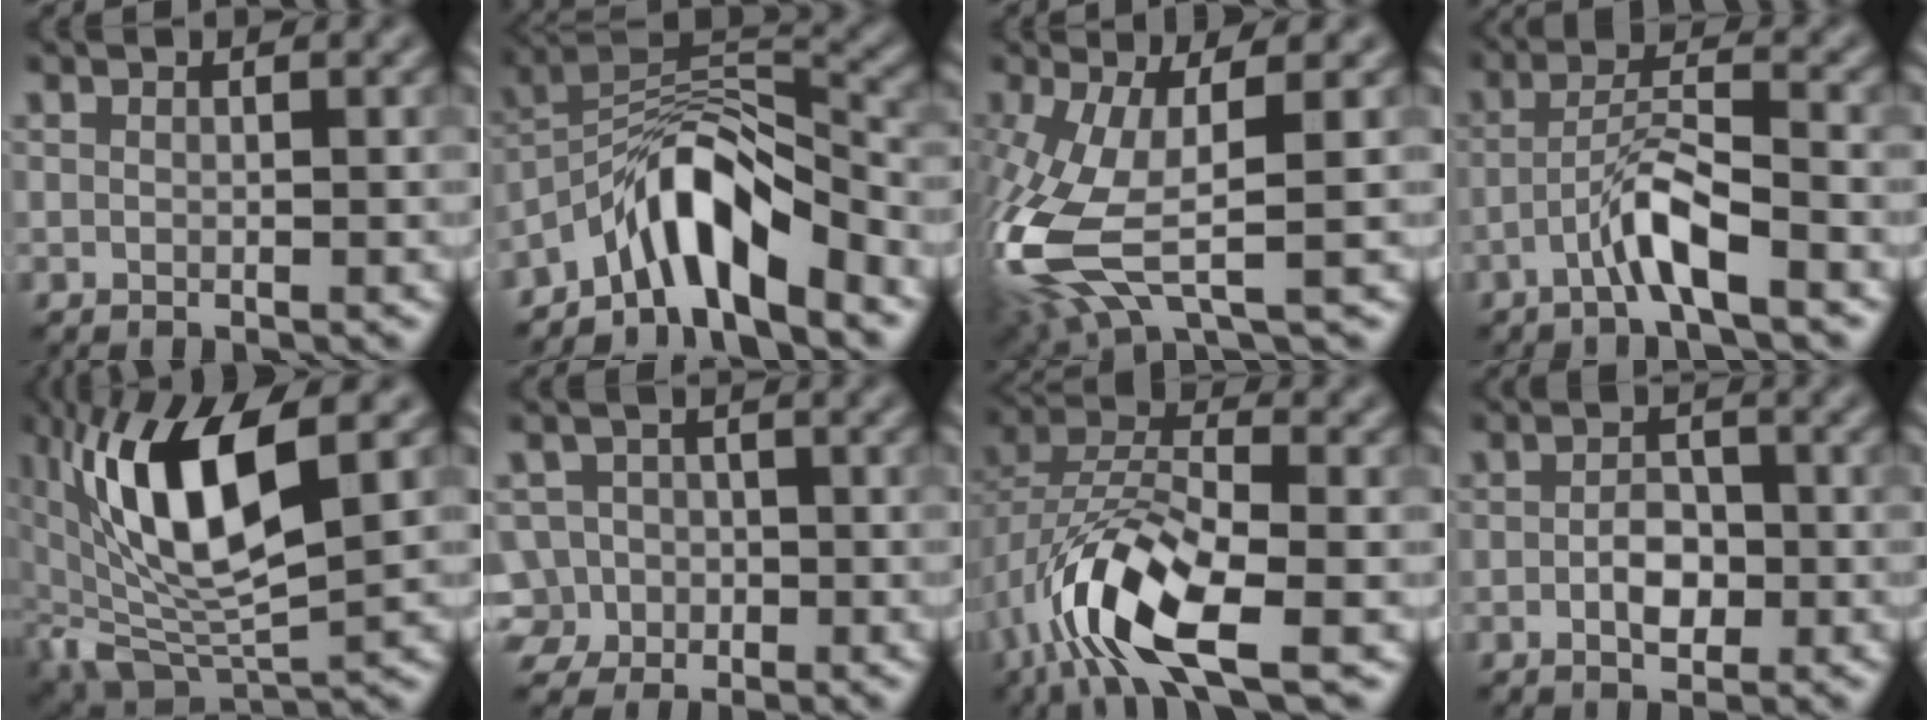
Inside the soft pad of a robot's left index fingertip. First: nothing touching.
{"total": 7.2, "force": [-4.9, 1.9, 5.0], "torque": [-0.075, 0.010, -0.094]}
{"total": 10.2, "force": [-2.0, 3.6, 9.3], "torque": [-0.228, -0.015, -0.038]}
{"total": 4.2, "force": [-2.2, 0.4, 3.5], "torque": [-0.069, 0.016, -0.049]}
{"total": 11.3, "force": [2.9, 4.2, 10.0], "torque": [-0.194, -0.005, 0.052]}
{"total": 5.3, "force": [-2.4, 4.5, 1.3], "torque": [-0.013, -0.002, -0.054]}
{"total": 9.5, "force": [-4.2, 3.6, 7.7], "torque": [-0.161, 0.001, -0.087]}
{"total": 2.7, "force": [-0.6, 1.5, 2.2], "torque": [-0.042, -0.001, -0.011]}